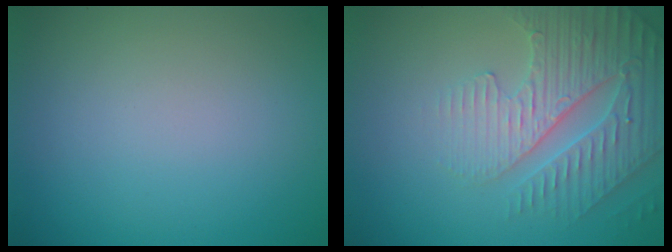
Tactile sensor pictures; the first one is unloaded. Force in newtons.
{"total": 4.5, "press": 4.3, "slide": 1.2}